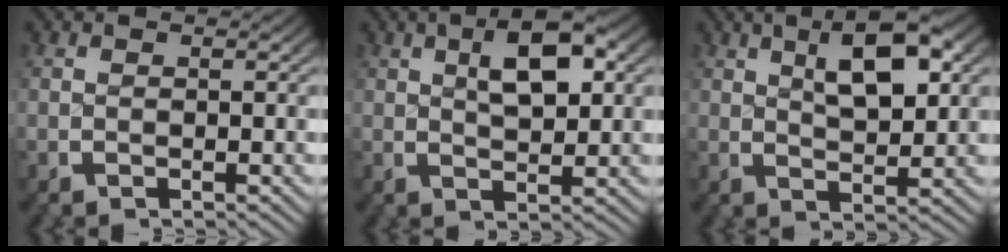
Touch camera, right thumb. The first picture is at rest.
{"total": 5.1, "force": [1.7, 2.3, 4.3], "torque": [-0.062, 0.007, 0.030]}
{"total": 6.1, "force": [2.3, 2.6, 4.9], "torque": [-0.072, 0.007, 0.039]}